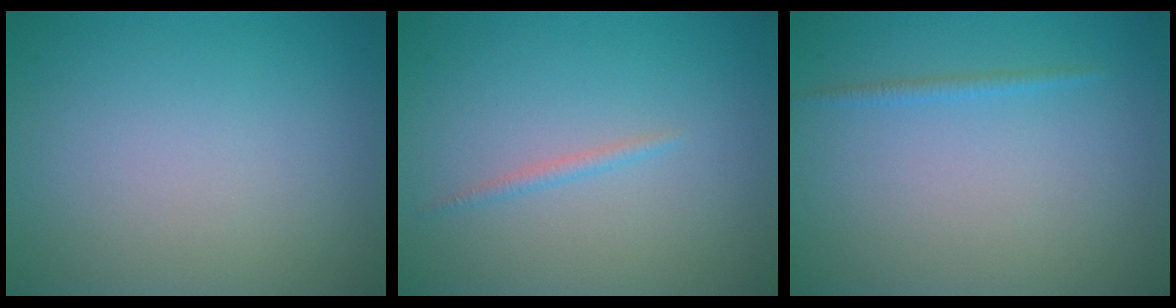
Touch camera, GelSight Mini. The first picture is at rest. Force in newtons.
{"total": 0.8, "press": 0.8, "slide": 0.0}
{"total": 0.8, "press": 0.8, "slide": 0.1}